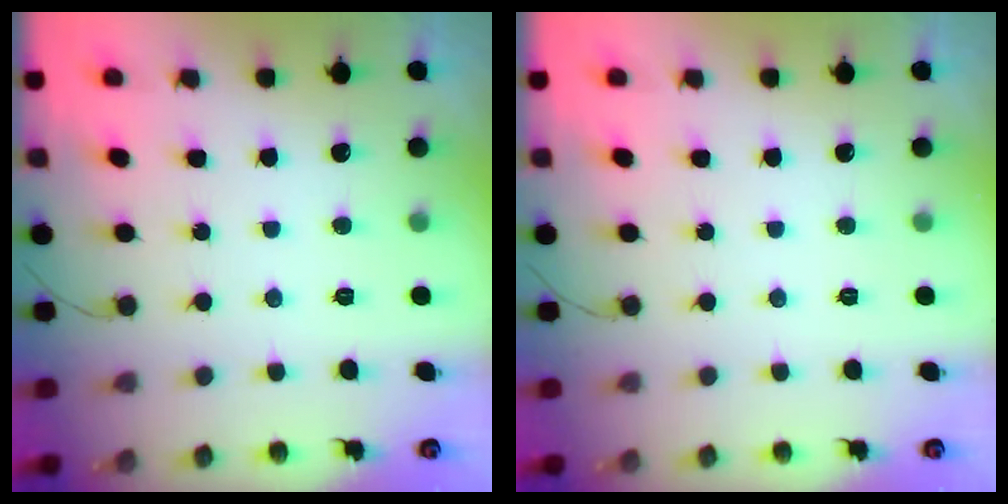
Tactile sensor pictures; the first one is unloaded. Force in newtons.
{"total": 0.0}